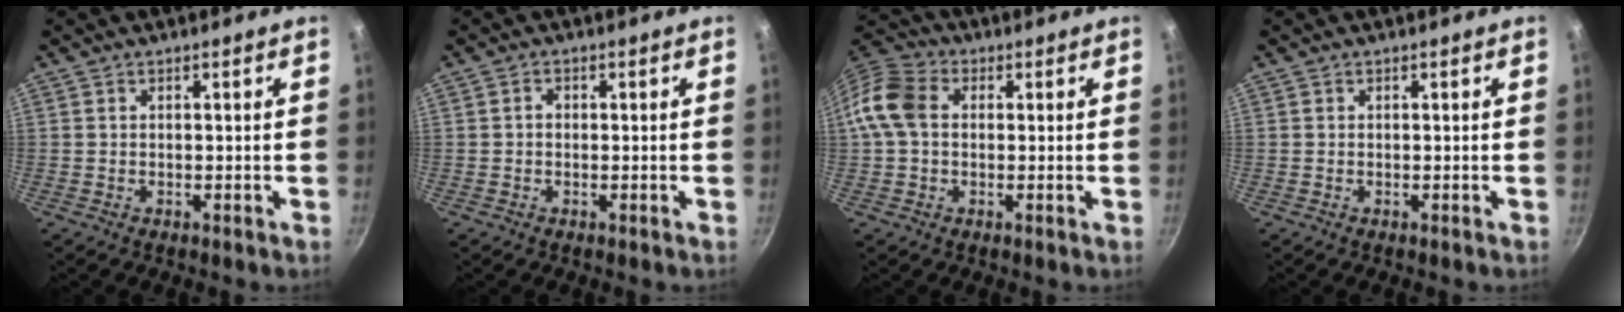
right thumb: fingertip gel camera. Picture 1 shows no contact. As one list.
[{"total": 1.3, "force": [0.0, 1.0, 0.8], "torque": [-0.013, 0.005, -0.002]}, {"total": 9.0, "force": [0.7, 6.6, 6.1], "torque": [-0.112, 0.020, -0.005]}, {"total": 0.0}]